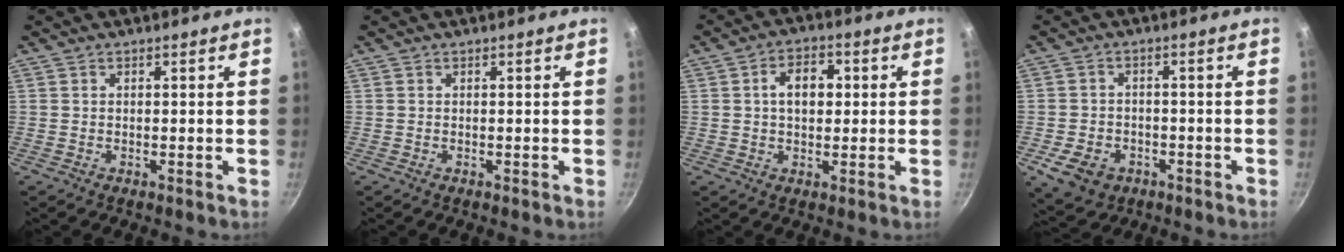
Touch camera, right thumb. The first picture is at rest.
{"total": 0.0}
{"total": 6.6, "force": [1.0, 4.3, 5.0], "torque": [-0.063, 0.012, 0.012]}
{"total": 7.5, "force": [-3.4, 5.7, 3.5], "torque": [-0.057, 0.018, -0.047]}